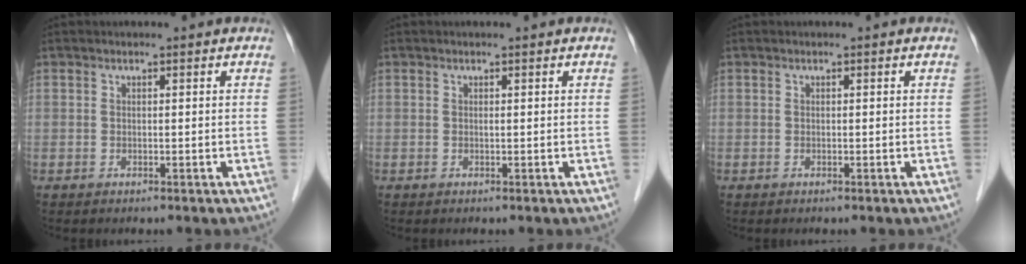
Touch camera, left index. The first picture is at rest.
{"total": 0.0}
{"total": 0.0}